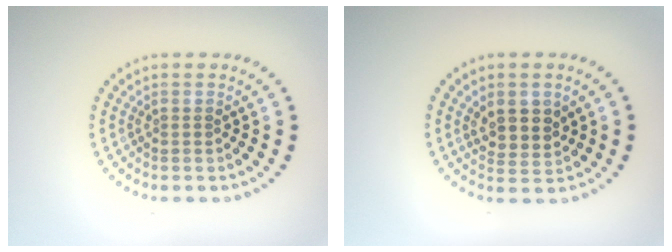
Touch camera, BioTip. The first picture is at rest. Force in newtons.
{"total": 2.8, "press": 2.5, "slide": 1.3}